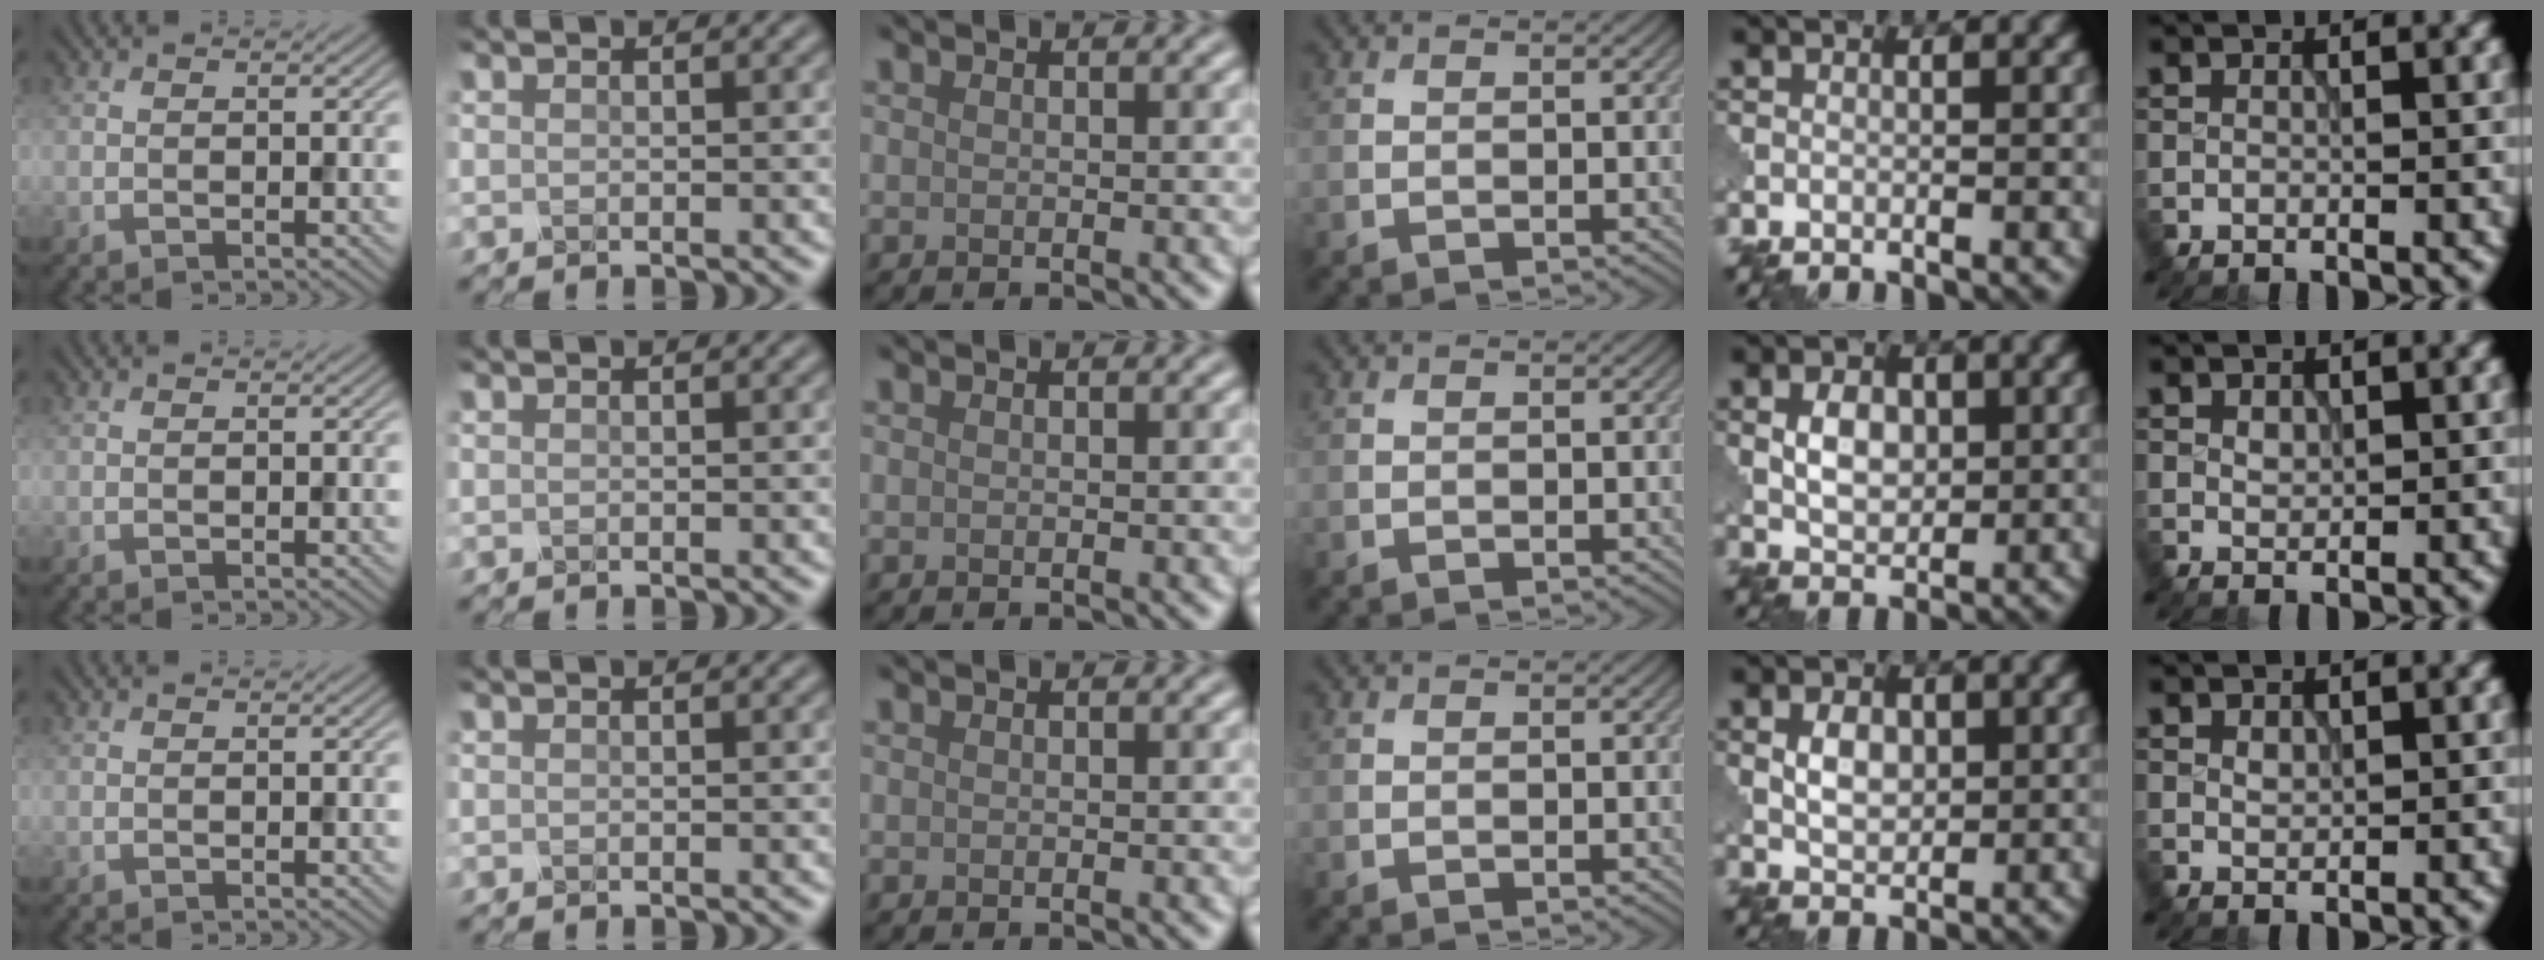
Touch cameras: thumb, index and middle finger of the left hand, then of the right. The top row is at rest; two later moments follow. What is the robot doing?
{"motion": "close", "object": "eyeshadow palette"}